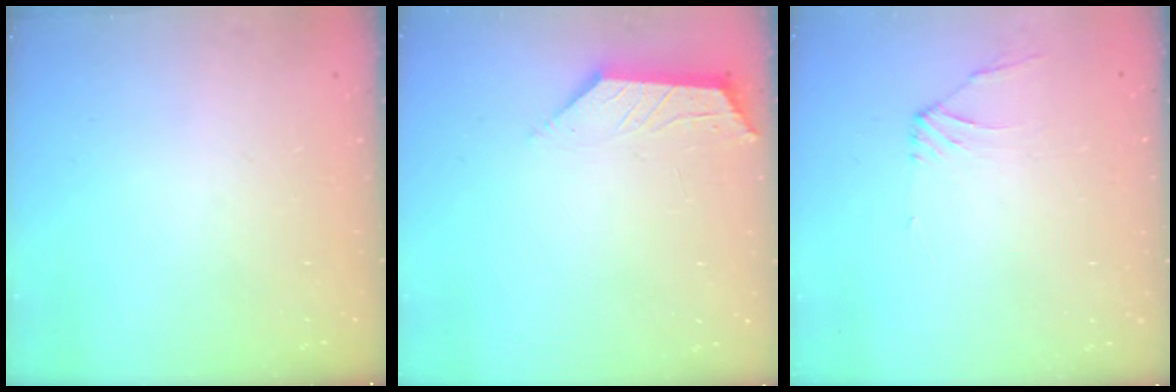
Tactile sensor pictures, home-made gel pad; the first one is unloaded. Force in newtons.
{"total": 2.0, "press": 2.0, "slide": 0.4}
{"total": 0.7, "press": 0.6, "slide": 0.4}